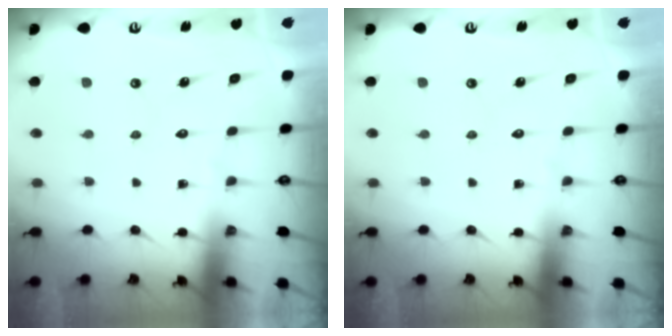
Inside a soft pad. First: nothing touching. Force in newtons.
{"total": 0.0}